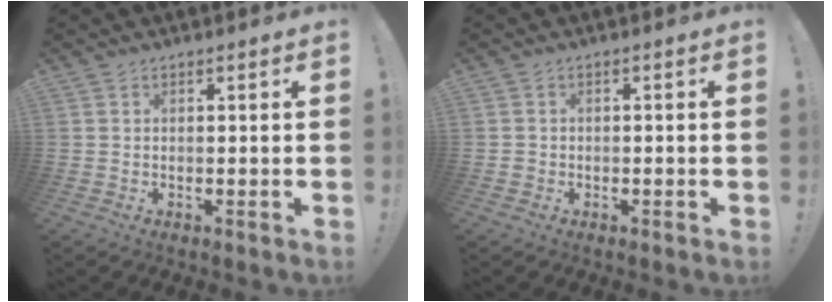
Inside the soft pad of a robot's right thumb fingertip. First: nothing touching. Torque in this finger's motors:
{"motor_torque": [0.09, 0.03, 0.09, -0.03, 0.00]}